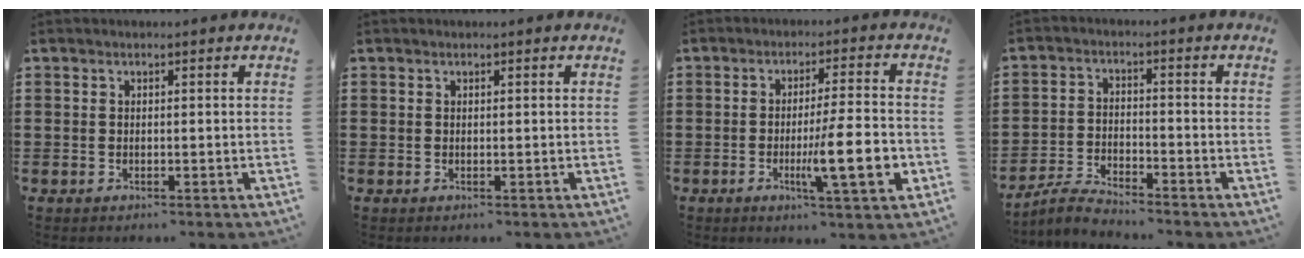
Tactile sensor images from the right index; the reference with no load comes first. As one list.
[{"total": 0.0}, {"total": 11.6, "force": [-2.9, 1.7, 11.1], "torque": [-0.167, -0.014, -0.048]}, {"total": 3.8, "force": [-3.7, 0.5, 0.8], "torque": [-0.031, 0.003, -0.080]}]